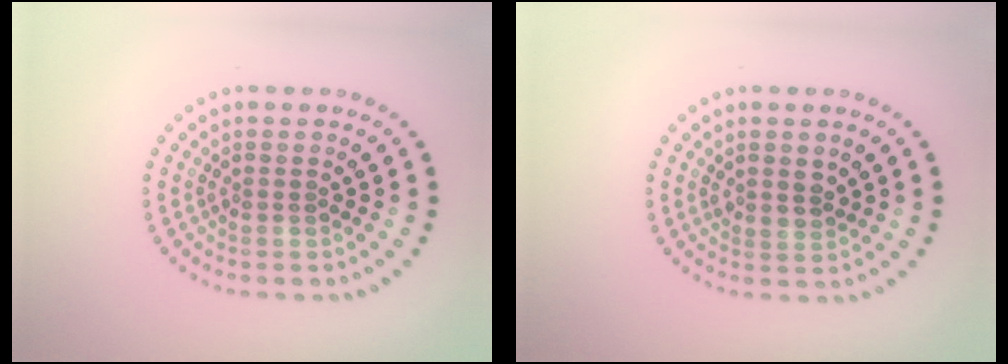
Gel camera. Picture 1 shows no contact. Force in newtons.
{"total": 1.3, "press": 1.1, "slide": 0.7}